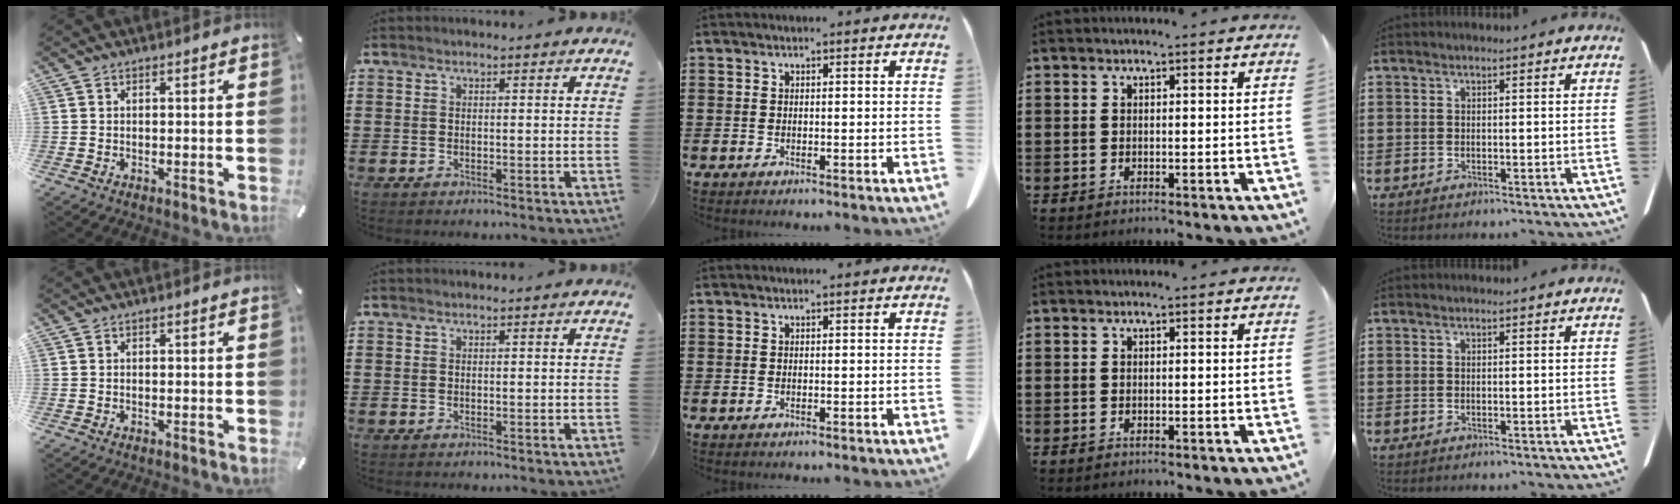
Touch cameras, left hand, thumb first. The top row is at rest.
{}